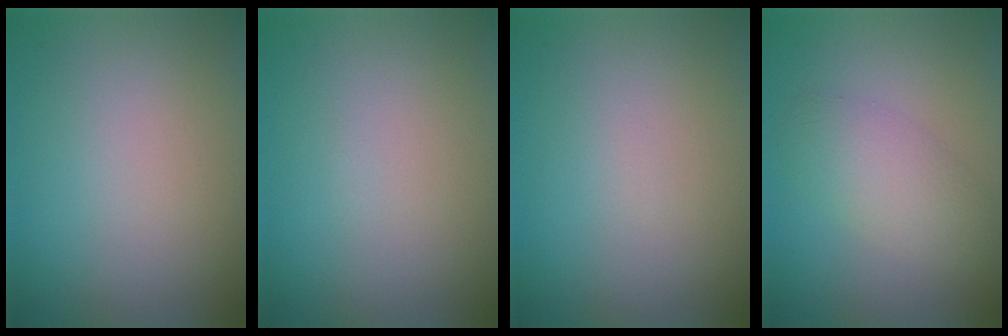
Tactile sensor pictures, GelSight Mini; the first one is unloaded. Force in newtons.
{"total": 0.0}
{"total": 0.0}
{"total": 3.4, "press": 3.4, "slide": 0.1}